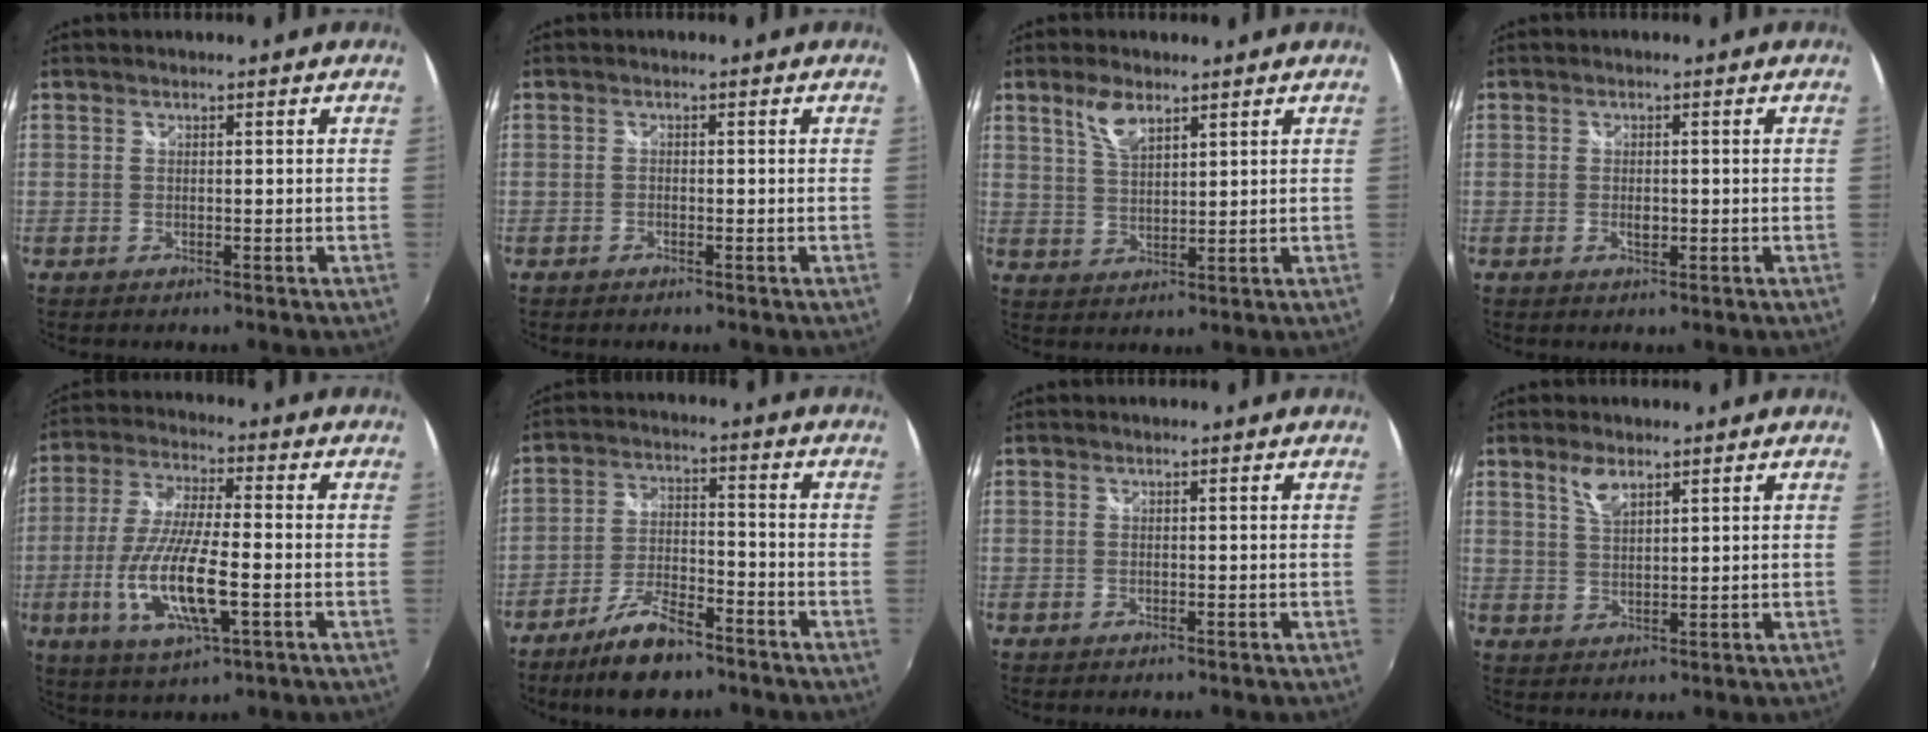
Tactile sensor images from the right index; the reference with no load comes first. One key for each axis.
{"total": 0.6, "fx": -0.5, "fy": 0.3, "fz": 0.2, "tx": -0.005, "ty": -0.001, "tz": -0.013}
{"total": 5.5, "fx": 3.6, "fy": 2.2, "fz": 3.6, "tx": -0.067, "ty": 0.004, "tz": 0.071}
{"total": 1.8, "fx": -0.4, "fy": 1.1, "fz": 1.4, "tx": -0.024, "ty": -0.001, "tz": -0.006}
{"total": 14.4, "fx": -4.0, "fy": 3.8, "fz": 13.3, "tx": -0.274, "ty": -0.017, "tz": -0.073}
{"total": 10.7, "fx": -8.0, "fy": 3.5, "fz": 6.2, "tx": -0.136, "ty": -0.006, "tz": -0.141}
{"total": 0.0}
{"total": 4.1, "fx": 2.7, "fy": 1.5, "fz": 2.6, "tx": -0.049, "ty": 0.001, "tz": 0.051}